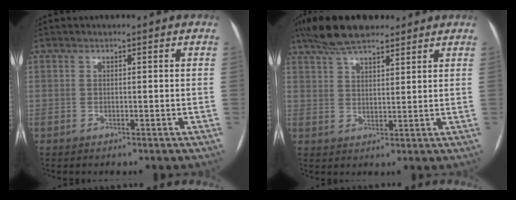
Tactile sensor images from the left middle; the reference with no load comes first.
{"total": 10.1, "force": [8.1, 3.0, 5.3], "torque": [-0.097, 0.033, 0.141]}